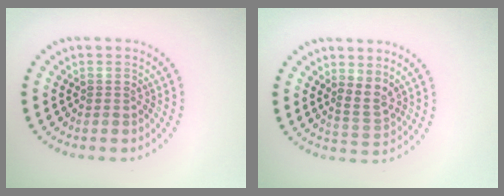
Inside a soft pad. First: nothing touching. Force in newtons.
{"total": 1.8, "press": 1.3, "slide": 1.3}